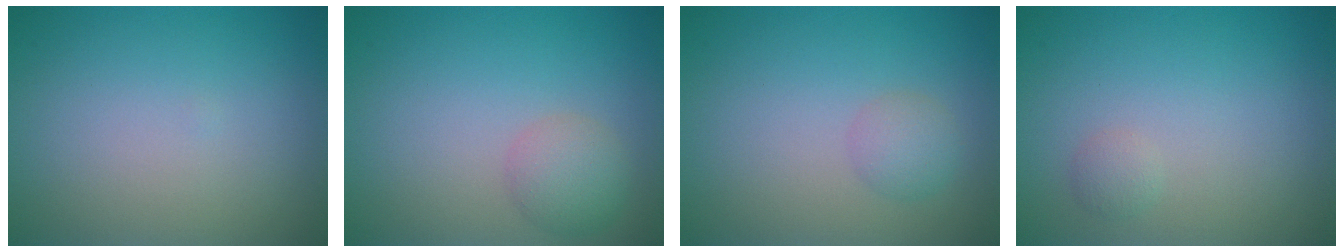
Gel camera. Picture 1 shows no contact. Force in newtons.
{"total": 2.5, "press": 2.5, "slide": 0.1}
{"total": 1.6, "press": 1.6, "slide": 0.1}
{"total": 0.8, "press": 0.8, "slide": 0.1}